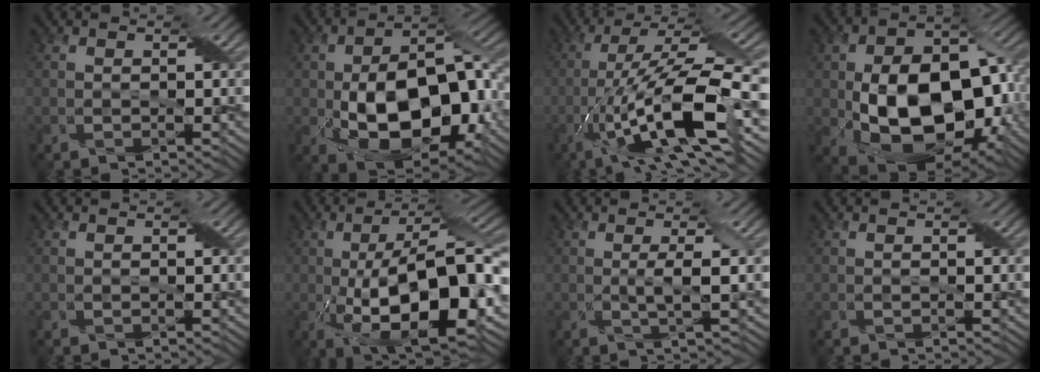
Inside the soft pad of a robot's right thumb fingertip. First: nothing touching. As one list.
[{"total": 15.3, "force": [-3.4, 8.7, 12.1], "torque": [-0.193, -0.014, -0.060]}, {"total": 16.4, "force": [-5.7, 4.8, 14.6], "torque": [-0.269, 0.000, -0.099]}, {"total": 16.8, "force": [-3.2, 10.8, 12.5], "torque": [-0.202, -0.021, -0.054]}, {"total": 0.0}, {"total": 17.2, "force": [-3.8, 6.4, 15.5], "torque": [-0.249, -0.003, -0.067]}, {"total": 2.3, "force": [0.1, 0.3, 2.3], "torque": [-0.043, 0.003, 0.002]}, {"total": 0.0}]